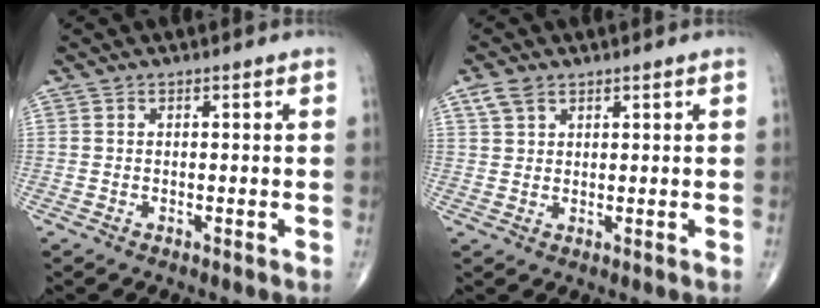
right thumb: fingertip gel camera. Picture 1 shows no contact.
{"total": 3.3, "force": [1.9, 2.1, 1.7], "torque": [-0.033, 0.003, 0.044]}